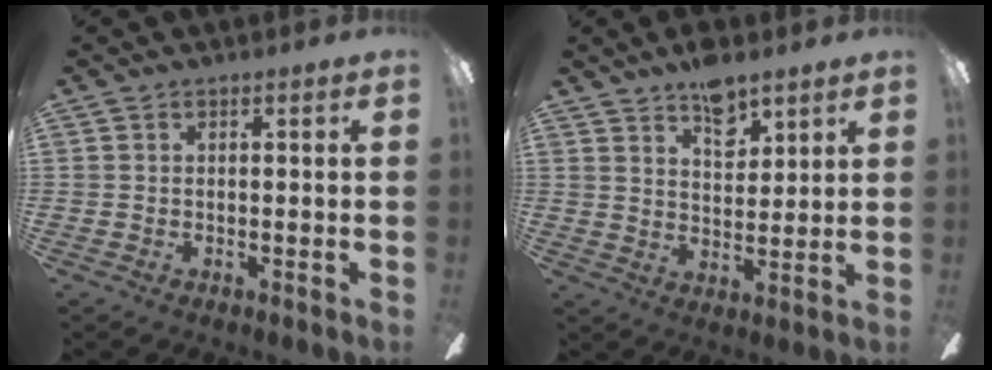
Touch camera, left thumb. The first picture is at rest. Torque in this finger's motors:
{"motor_torque": [0.90, 0.49, 0.56, -0.55, 0.01]}